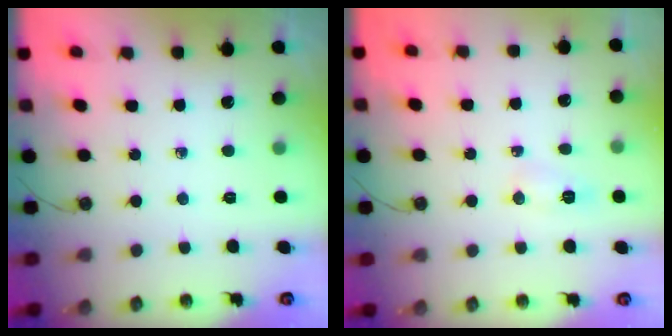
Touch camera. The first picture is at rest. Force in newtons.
{"total": 7.2, "press": 7.0, "slide": 1.6}